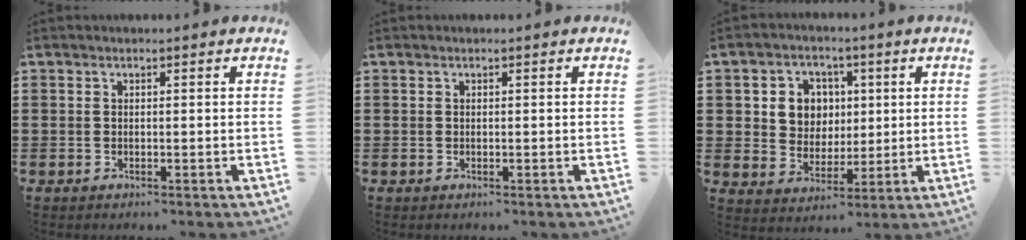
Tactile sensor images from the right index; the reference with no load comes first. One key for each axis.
{"total": 0.0}
{"total": 6.4, "fx": 1.3, "fy": 6.0, "fz": 1.9, "tx": -0.059, "ty": 0.017, "tz": 0.020}